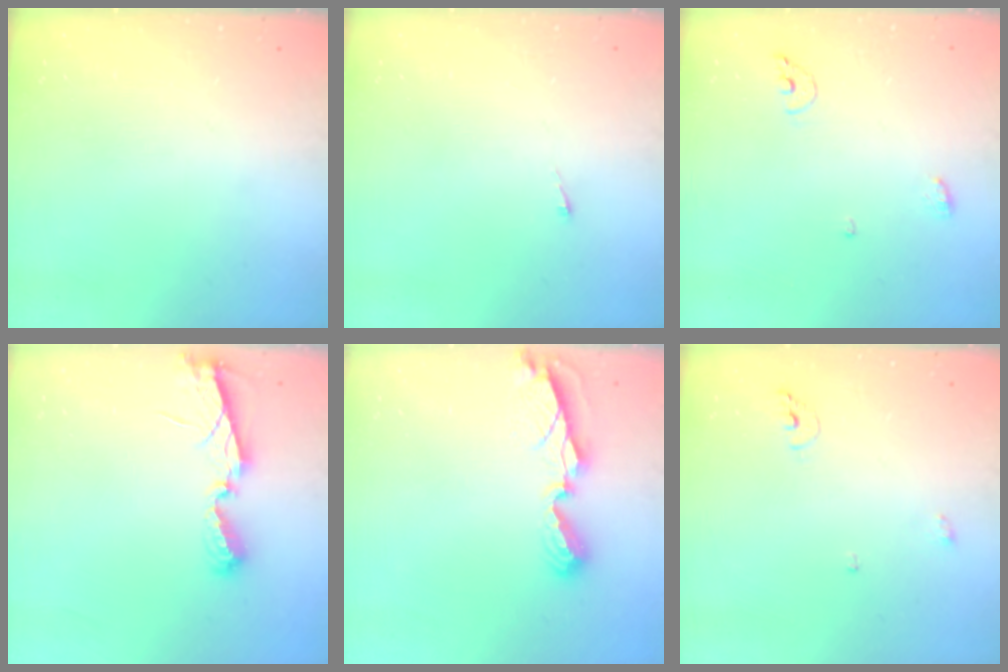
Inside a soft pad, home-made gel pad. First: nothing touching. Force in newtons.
{"total": 2.7, "press": 2.7, "slide": 0.4}
{"total": 6.2, "press": 6.1, "slide": 1.1}
{"total": 6.2, "press": 6.2, "slide": 0.2}
{"total": 7.7, "press": 7.7, "slide": 0.7}
{"total": 5.6, "press": 5.5, "slide": 0.9}